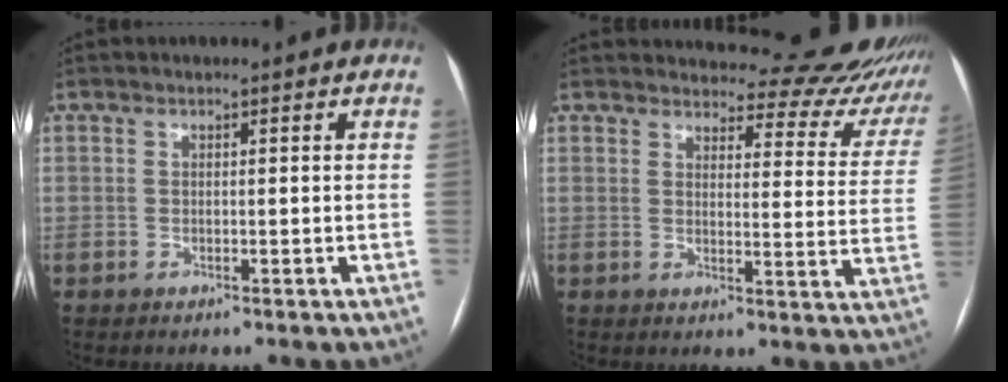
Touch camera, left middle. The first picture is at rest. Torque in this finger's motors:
{"motor_torque": [0.38, -0.65, 0.32, 0.03]}